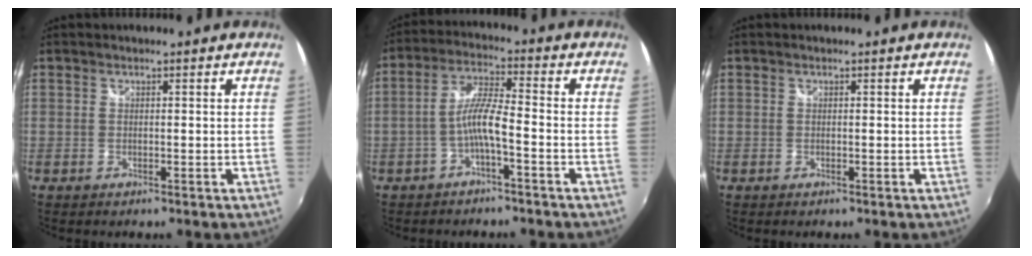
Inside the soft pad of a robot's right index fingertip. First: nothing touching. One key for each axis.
{"total": 5.8, "fx": -2.6, "fy": 0.5, "fz": 5.2, "tx": -0.115, "ty": 0.013, "tz": -0.047}
{"total": 0.0}